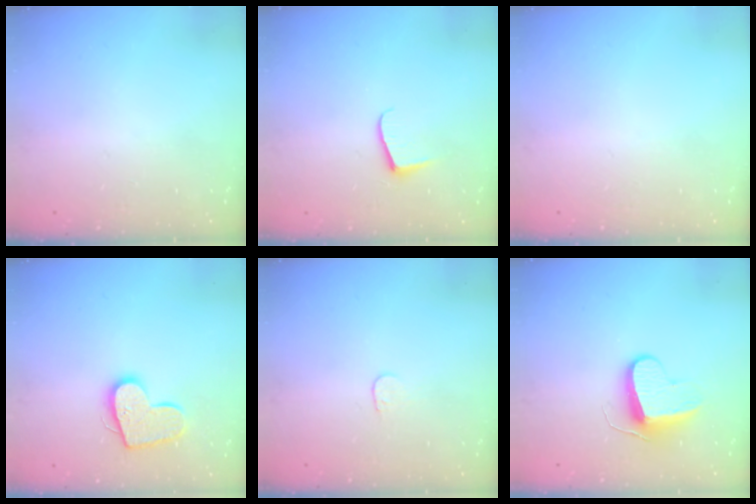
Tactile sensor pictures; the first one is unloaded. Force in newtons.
{"total": 5.4, "press": 5.4, "slide": 0.5}
{"total": 0.0}
{"total": 13.0, "press": 13.0, "slide": 0.9}
{"total": 3.4, "press": 3.3, "slide": 0.3}
{"total": 8.9, "press": 8.9, "slide": 0.1}